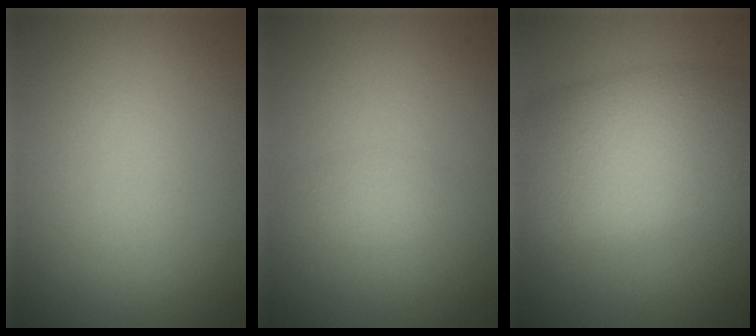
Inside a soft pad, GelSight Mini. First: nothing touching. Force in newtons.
{"total": 1.2, "press": 1.2, "slide": 0.1}
{"total": 8.9, "press": 8.9, "slide": 0.3}